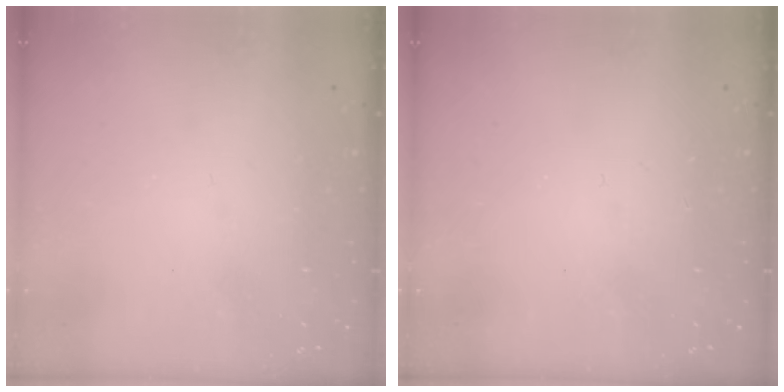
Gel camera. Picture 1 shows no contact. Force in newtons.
{"total": 0.0}